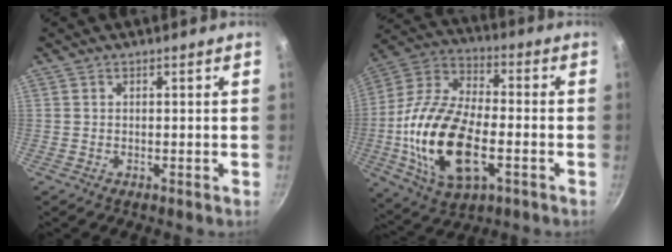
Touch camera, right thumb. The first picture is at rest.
{"total": 22.2, "force": [-4.7, 11.5, 18.3], "torque": [-0.354, 0.024, -0.093]}